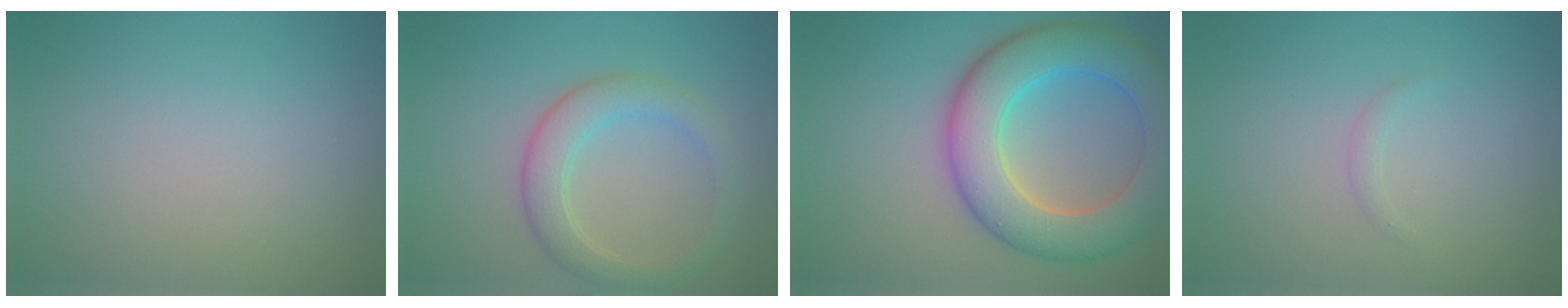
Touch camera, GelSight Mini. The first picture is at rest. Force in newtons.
{"total": 3.8, "press": 3.8, "slide": 0.2}
{"total": 9.5, "press": 9.5, "slide": 0.2}
{"total": 0.6, "press": 0.6, "slide": 0.0}